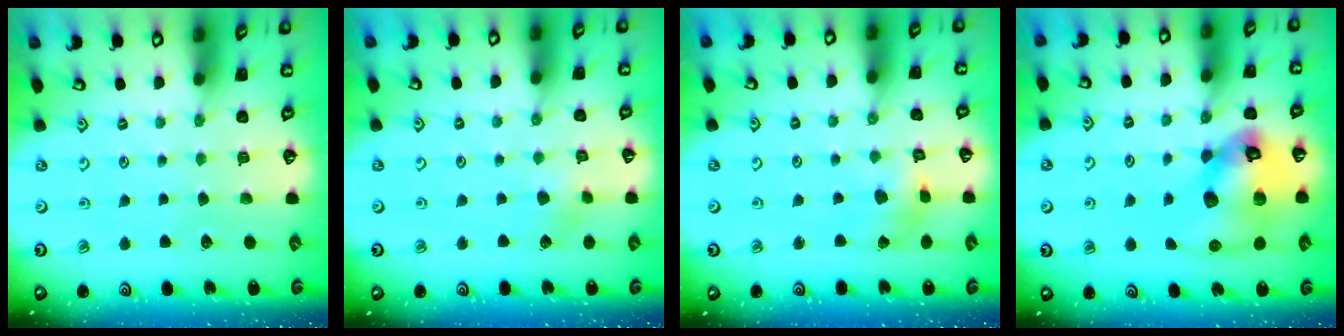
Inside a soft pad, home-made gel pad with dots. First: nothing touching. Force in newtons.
{"total": 3.5, "press": 3.5, "slide": 0.3}
{"total": 4.1, "press": 4.1, "slide": 0.5}
{"total": 17.4, "press": 17.2, "slide": 2.5}